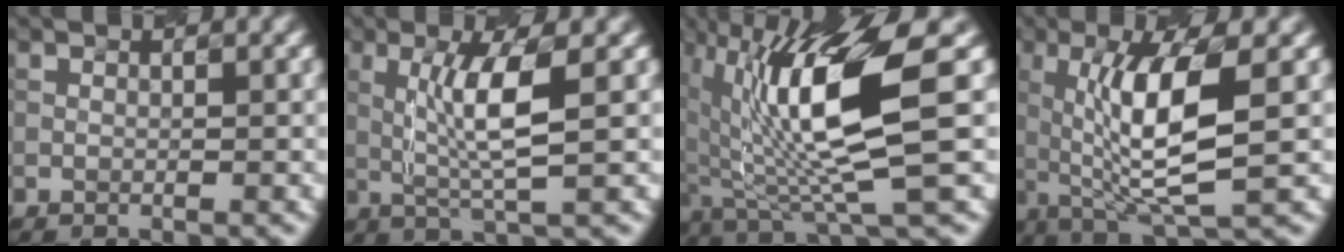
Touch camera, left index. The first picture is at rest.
{"total": 4.4, "force": [0.6, 0.3, 4.4], "torque": [-0.096, 0.005, 0.028]}
{"total": 10.7, "force": [1.2, 2.0, 10.5], "torque": [-0.186, -0.005, 0.037]}
{"total": 7.6, "force": [0.5, 1.5, 7.4], "torque": [-0.129, -0.001, 0.023]}